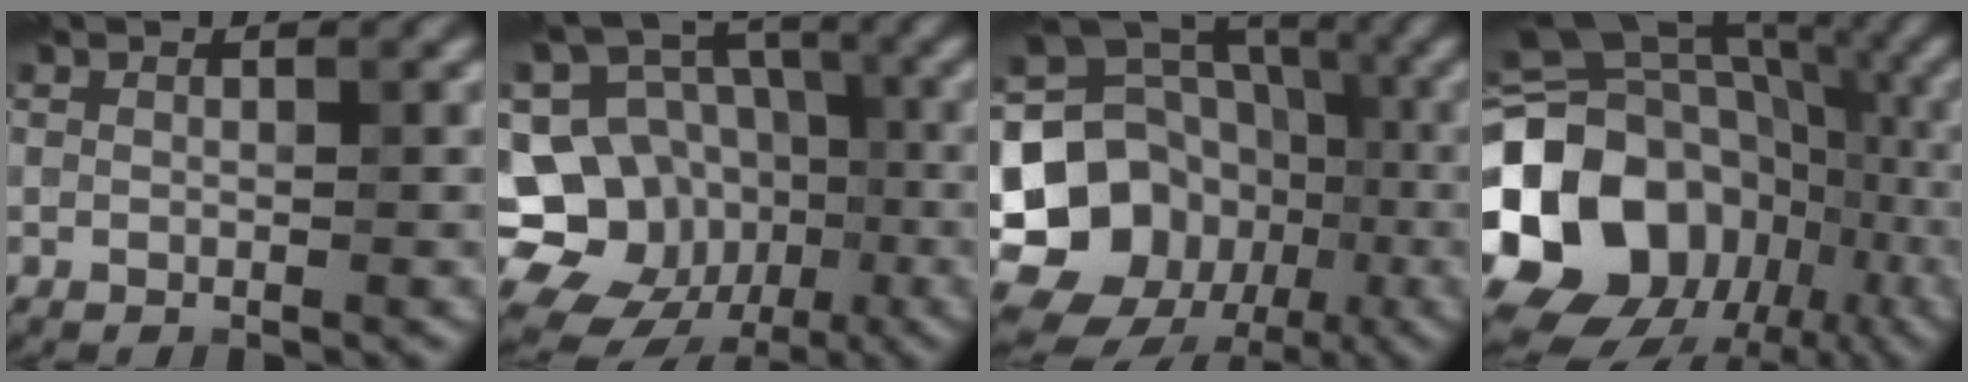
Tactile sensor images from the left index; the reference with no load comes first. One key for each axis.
{"total": 15.1, "fx": -4.0, "fy": 13.4, "fz": 5.7, "tx": -0.112, "ty": 0.008, "tz": -0.066}
{"total": 17.3, "fx": -4.8, "fy": 15.3, "fz": 6.6, "tx": -0.136, "ty": 0.005, "tz": -0.095}
{"total": 20.0, "fx": -5.1, "fy": 16.8, "fz": 9.6, "tx": -0.191, "ty": -0.004, "tz": -0.099}